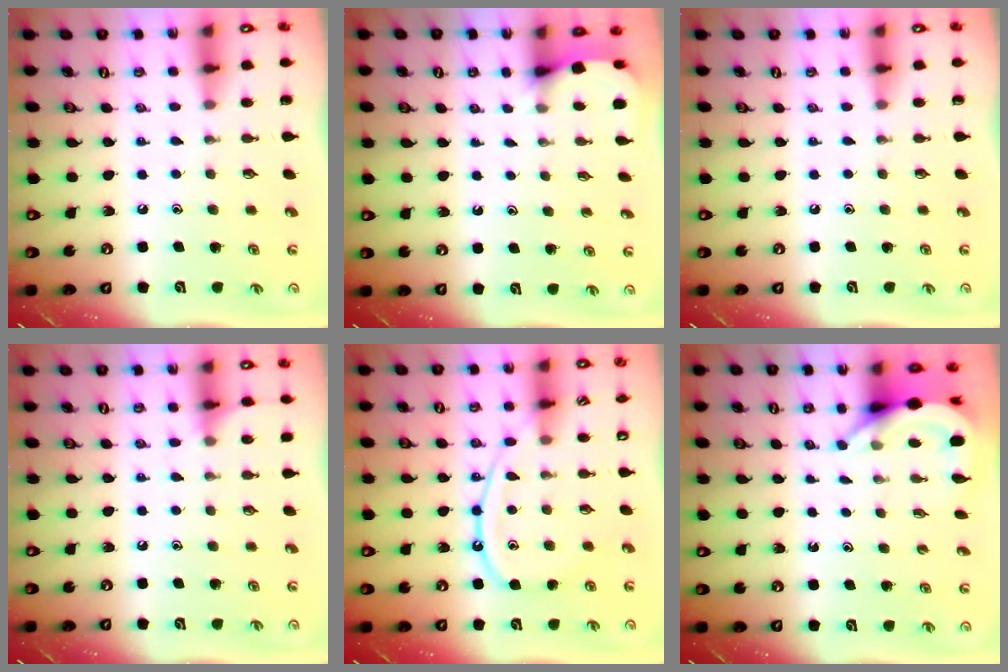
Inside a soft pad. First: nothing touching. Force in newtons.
{"total": 3.0, "press": 3.0, "slide": 0.4}
{"total": 0.0}
{"total": 4.7, "press": 4.7, "slide": 0.6}
{"total": 11.6, "press": 11.5, "slide": 1.2}
{"total": 4.7, "press": 4.7, "slide": 0.4}